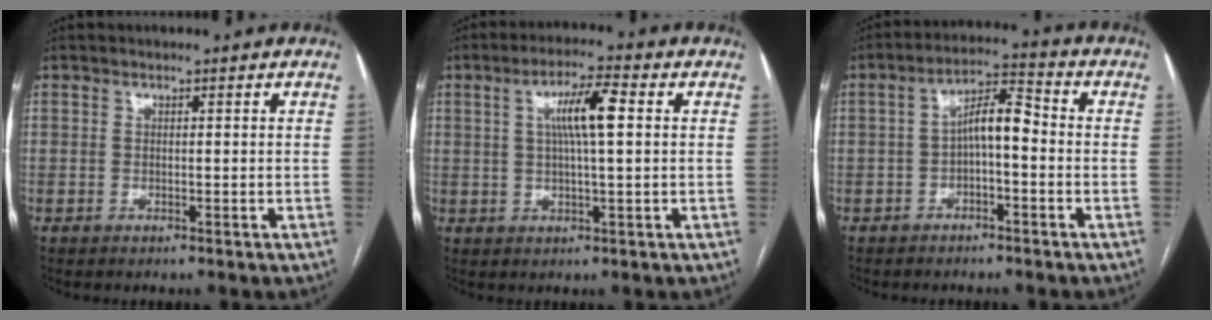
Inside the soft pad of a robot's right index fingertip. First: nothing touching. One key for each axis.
{"total": 7.2, "fx": 1.7, "fy": 0.7, "fz": 7.0, "tx": -0.129, "ty": 0.010, "tz": 0.029}
{"total": 6.3, "fx": -0.7, "fy": 1.9, "fz": 6.0, "tx": -0.107, "ty": 0.028, "tz": -0.014}